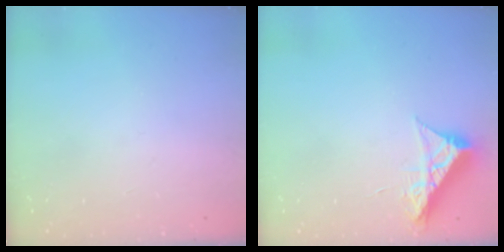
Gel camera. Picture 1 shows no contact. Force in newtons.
{"total": 8.6, "press": 8.6, "slide": 0.4}